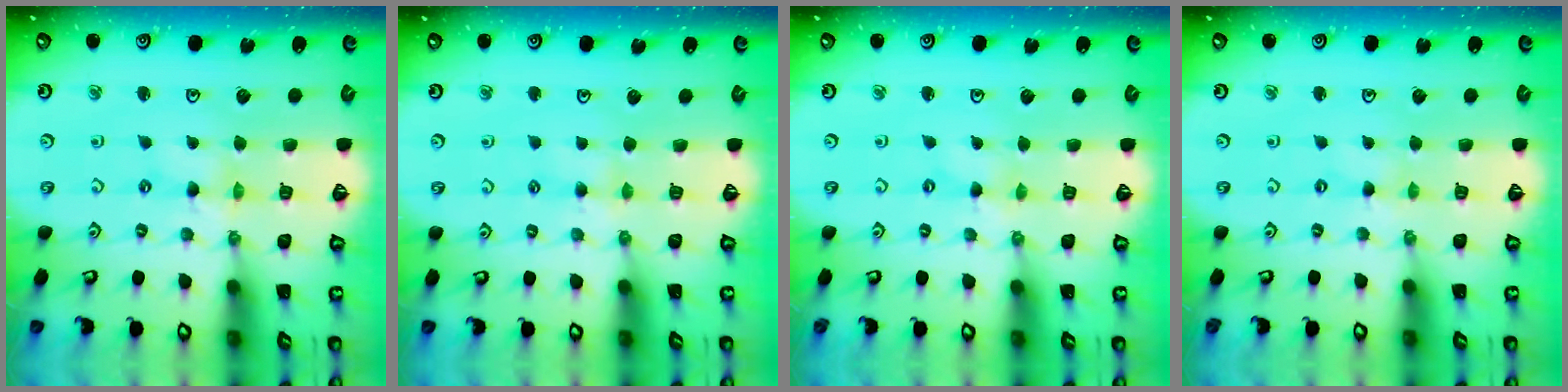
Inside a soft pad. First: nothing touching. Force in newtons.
{"total": 3.4, "press": 3.3, "slide": 0.6}
{"total": 0.0}
{"total": 0.0}